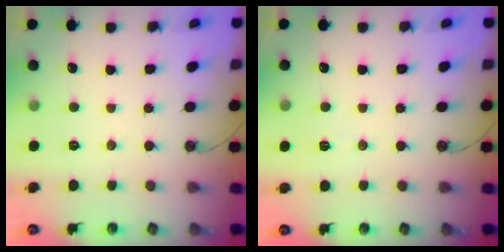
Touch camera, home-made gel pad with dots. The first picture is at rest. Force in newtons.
{"total": 2.3, "press": 1.3, "slide": 1.9}